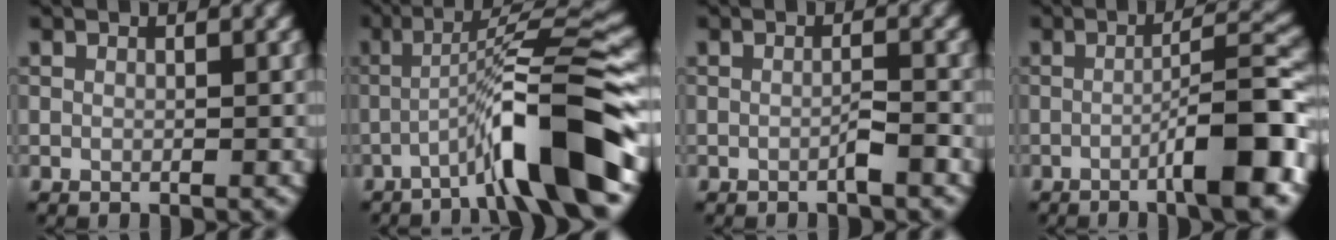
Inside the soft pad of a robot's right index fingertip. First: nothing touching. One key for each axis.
{"total": 9.8, "fx": -4.7, "fy": 1.0, "fz": 8.6, "tx": -0.124, "ty": 0.025, "tz": -0.083}
{"total": 1.3, "fx": -0.7, "fy": 0.0, "fz": 1.0, "tx": -0.016, "ty": 0.006, "tz": -0.016}
{"total": 7.8, "fx": -3.1, "fy": 1.0, "fz": 7.1, "tx": -0.094, "ty": 0.021, "tz": -0.056}